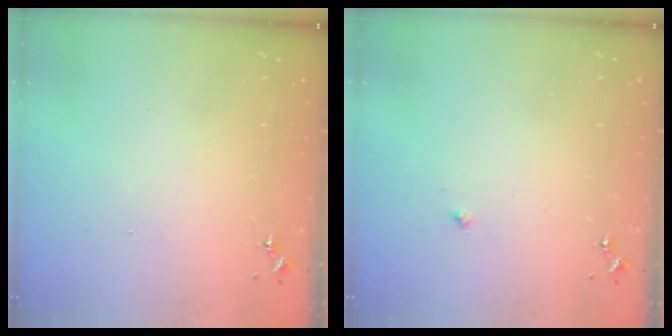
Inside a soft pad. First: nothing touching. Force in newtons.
{"total": 2.0, "press": 2.0, "slide": 0.2}